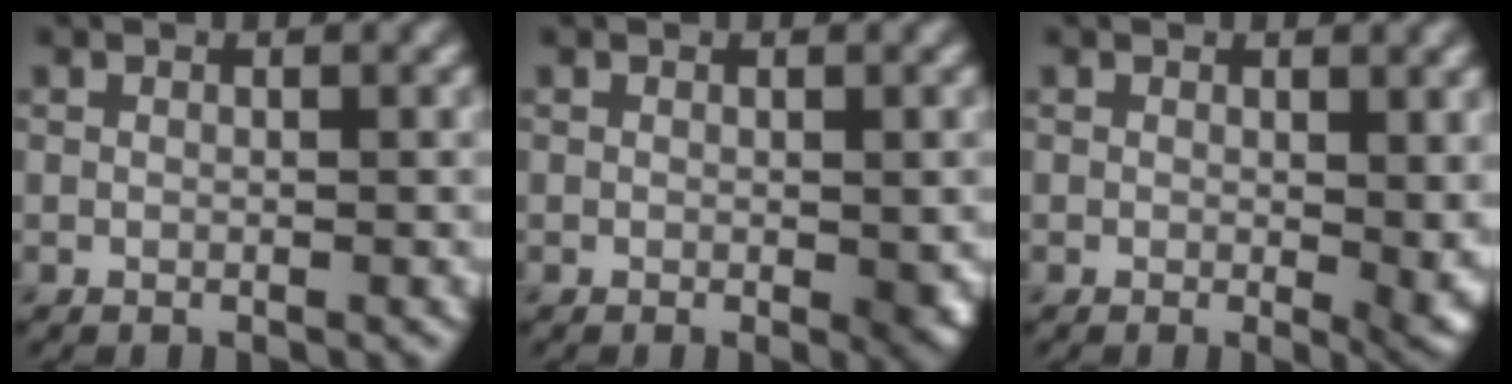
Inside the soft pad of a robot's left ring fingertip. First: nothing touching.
{"total": 1.4, "force": [-0.2, 0.5, 1.3], "torque": [-0.015, -0.005, -0.001]}
{"total": 2.9, "force": [0.2, 1.0, 2.7], "torque": [-0.026, -0.008, 0.004]}